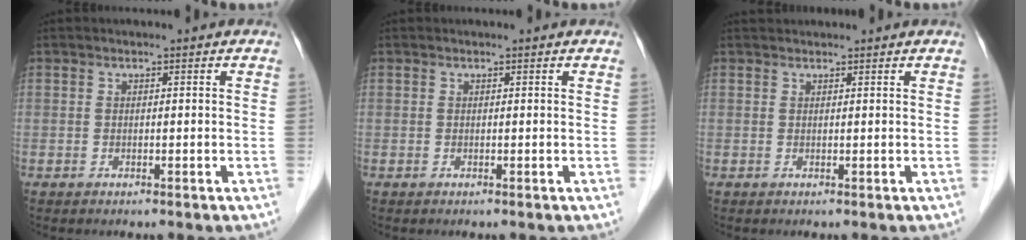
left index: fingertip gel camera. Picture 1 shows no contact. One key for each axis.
{"total": 0.5, "fx": 0.5, "fy": 0.1, "fz": 0.1, "tx": -0.002, "ty": 0.004, "tz": 0.006}
{"total": 2.1, "fx": 2.1, "fy": 0.3, "fz": 0.3, "tx": -0.007, "ty": 0.028, "tz": 0.036}